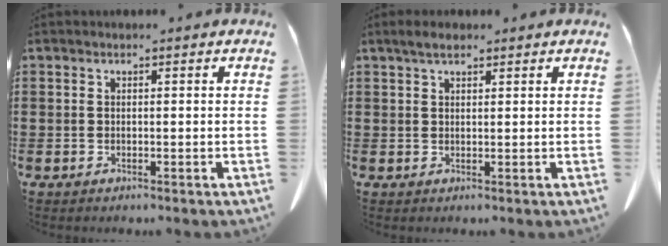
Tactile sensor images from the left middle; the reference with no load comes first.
{"total": 2.4, "force": [1.7, 0.7, 1.5], "torque": [-0.033, 0.002, 0.031]}